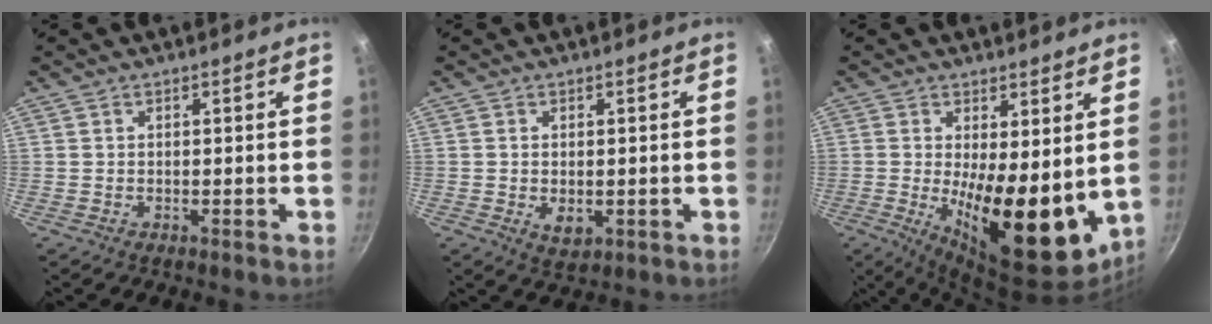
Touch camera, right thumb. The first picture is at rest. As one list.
[{"total": 3.7, "force": [-0.5, 2.3, 2.8], "torque": [-0.044, -0.011, -0.004]}, {"total": 16.1, "force": [0.1, 6.4, 14.8], "torque": [-0.190, -0.033, 0.012]}]